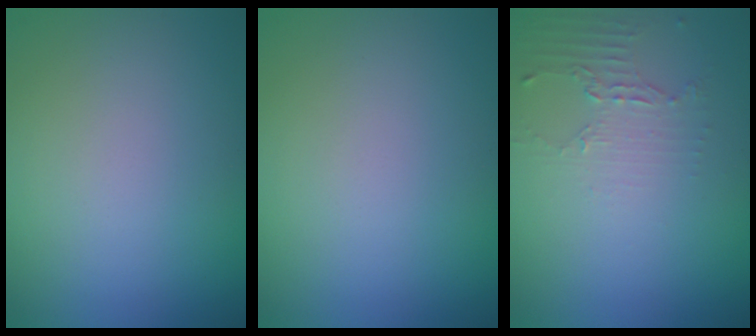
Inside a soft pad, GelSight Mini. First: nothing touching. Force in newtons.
{"total": 0.0}
{"total": 2.0, "press": 1.5, "slide": 1.4}